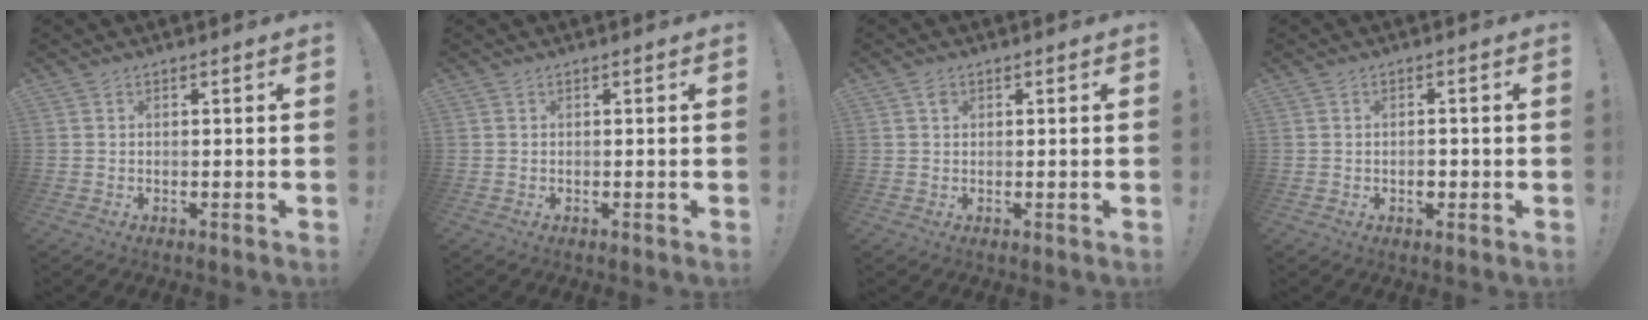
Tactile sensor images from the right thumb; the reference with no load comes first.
{"total": 0.0}
{"total": 1.2, "force": [0.5, 1.0, 0.4], "torque": [-0.005, 0.002, 0.009]}
{"total": 2.5, "force": [-0.8, 2.2, 1.0], "torque": [-0.006, -0.002, -0.015]}